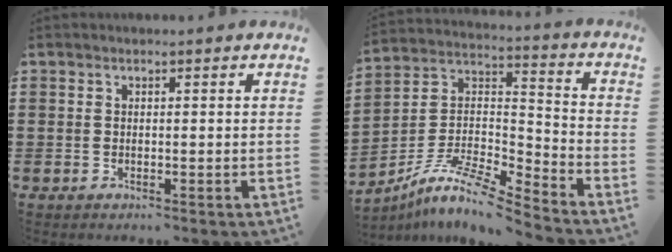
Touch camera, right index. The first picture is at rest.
{"total": 8.8, "force": [-7.4, 0.9, 4.6], "torque": [-0.101, -0.005, -0.152]}